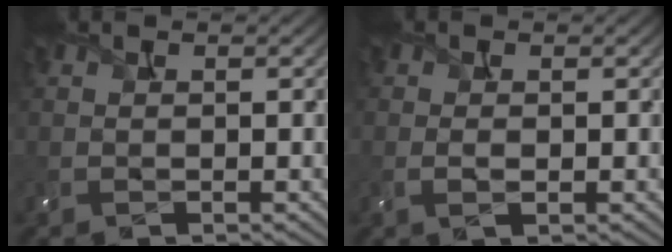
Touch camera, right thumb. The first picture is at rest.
{"total": 1.2, "force": [-0.2, 0.5, 1.1], "torque": [-0.028, -0.002, -0.004]}